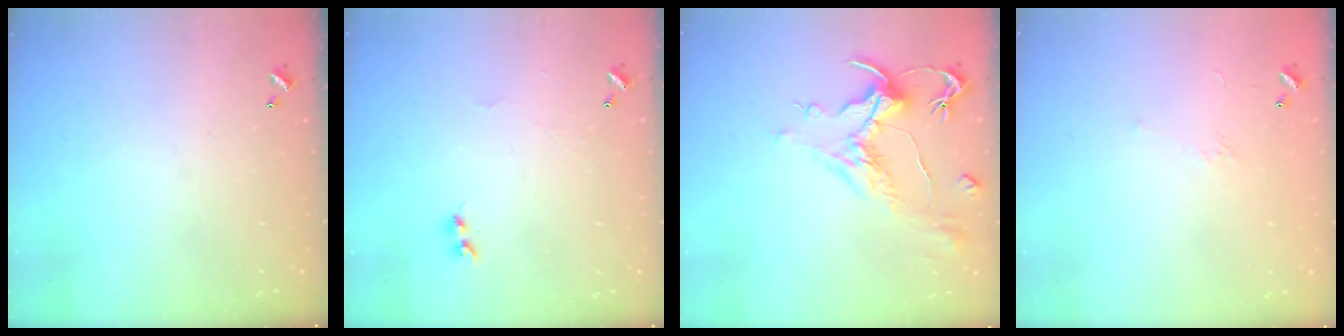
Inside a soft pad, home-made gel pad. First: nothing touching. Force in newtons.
{"total": 2.7, "press": 2.7, "slide": 0.7}
{"total": 1.7, "press": 0.9, "slide": 1.5}
{"total": 5.7, "press": 5.5, "slide": 1.1}